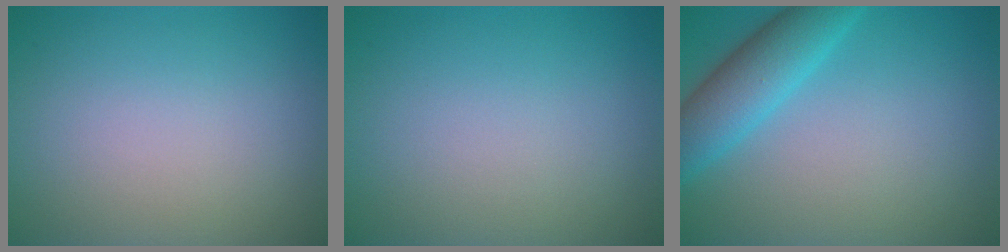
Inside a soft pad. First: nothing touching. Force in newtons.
{"total": 0.0}
{"total": 4.9, "press": 4.9, "slide": 0.3}